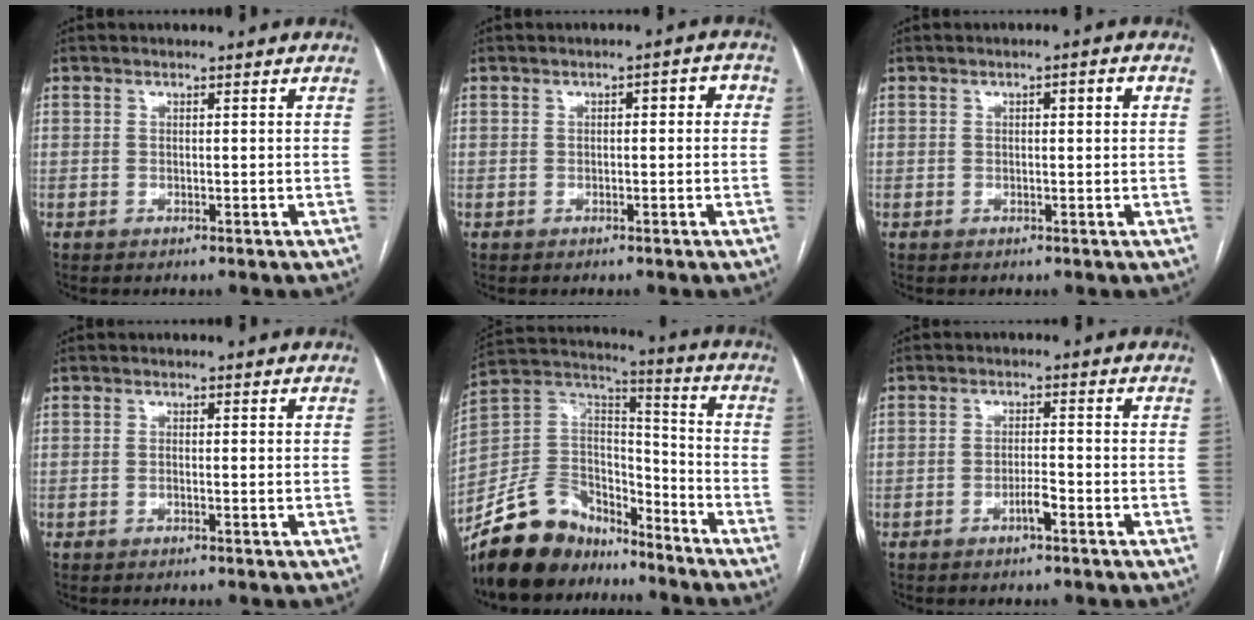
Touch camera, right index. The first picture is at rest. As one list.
[{"total": 2.5, "force": [0.1, 1.1, 2.3], "torque": [-0.026, 0.018, -0.002]}, {"total": 2.0, "force": [0.5, 0.4, 1.9], "torque": [-0.029, 0.008, 0.007]}, {"total": 0.7, "force": [-0.1, 0.1, 0.7], "torque": [-0.013, 0.000, -0.001]}, {"total": 14.2, "force": [-11.7, 7.3, 3.5], "torque": [-0.076, 0.061, -0.214]}, {"total": 2.5, "force": [-1.4, 0.3, 2.0], "torque": [-0.036, 0.000, -0.025]}]